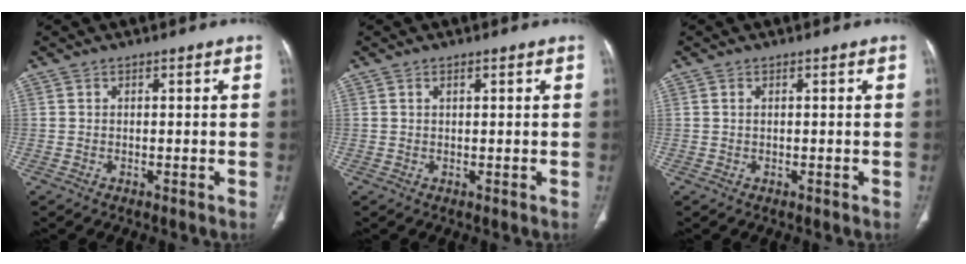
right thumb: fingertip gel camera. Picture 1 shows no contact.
{"total": 0.9, "force": [0.5, 0.3, 0.7], "torque": [-0.013, 0.002, 0.009]}
{"total": 0.5, "force": [0.2, 0.2, 0.4], "torque": [-0.012, 0.003, 0.005]}